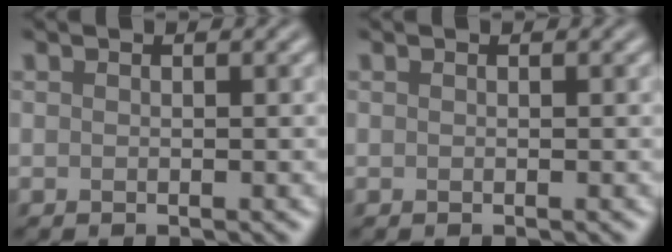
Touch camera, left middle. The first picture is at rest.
{"total": 0.0}